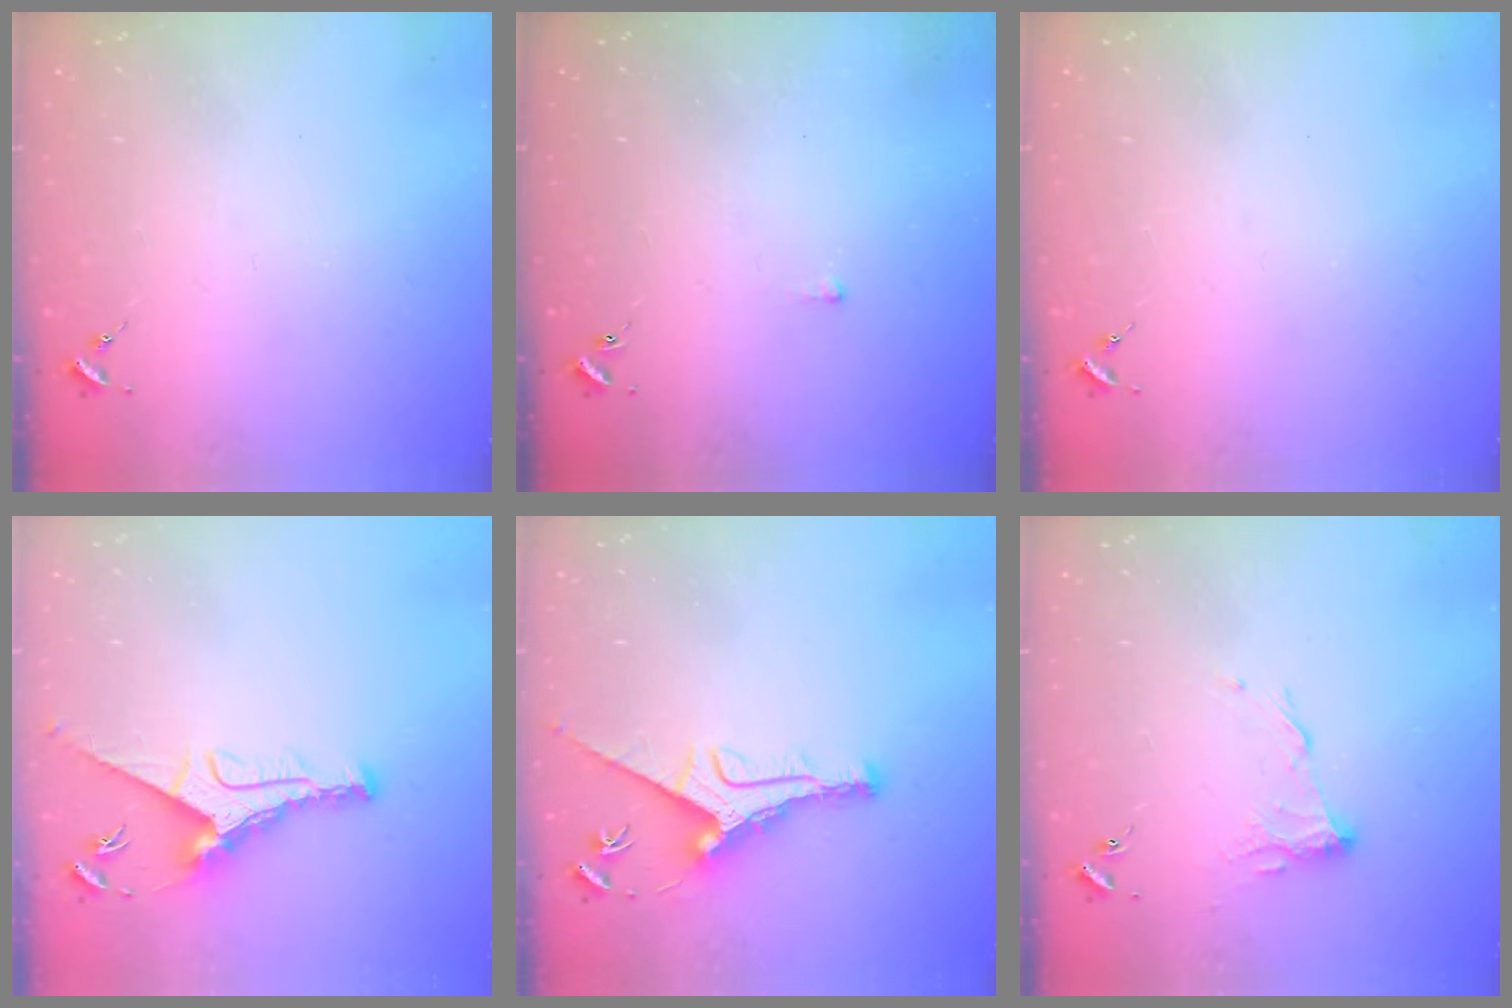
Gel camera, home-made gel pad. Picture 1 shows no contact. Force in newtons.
{"total": 1.6, "press": 1.6, "slide": 0.2}
{"total": 0.0}
{"total": 9.2, "press": 9.2, "slide": 0.5}
{"total": 10.1, "press": 10.0, "slide": 0.4}
{"total": 10.0, "press": 10.0, "slide": 0.3}